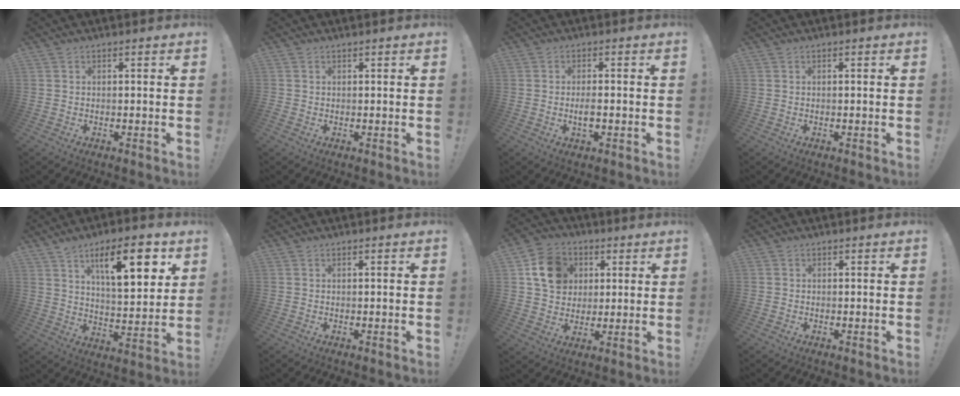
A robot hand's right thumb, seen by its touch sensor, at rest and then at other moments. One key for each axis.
{"total": 0.5, "fx": 0.3, "fy": 0.4, "fz": 0.1, "tx": -0.002, "ty": 0.001, "tz": 0.007}
{"total": 3.3, "fx": -0.9, "fy": 1.3, "fz": 2.9, "tx": -0.036, "ty": -0.001, "tz": -0.018}
{"total": 0.0}
{"total": 15.1, "fx": 7.9, "fy": 5.2, "fz": 11.8, "tx": -0.175, "ty": -0.024, "tz": 0.122}
{"total": 0.0}
{"total": 13.3, "fx": 4.1, "fy": 11.2, "fz": 5.9, "tx": -0.071, "ty": -0.005, "tz": 0.084}
{"total": 0.8, "fx": -0.1, "fy": 0.8, "fz": 0.0, "tx": 0.002, "ty": 0.001, "tz": -0.002}